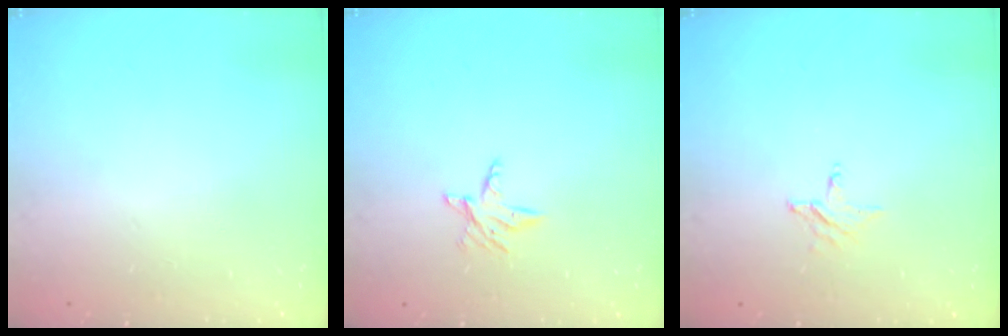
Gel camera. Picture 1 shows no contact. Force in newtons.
{"total": 3.9, "press": 3.9, "slide": 0.5}
{"total": 2.8, "press": 2.8, "slide": 0.3}